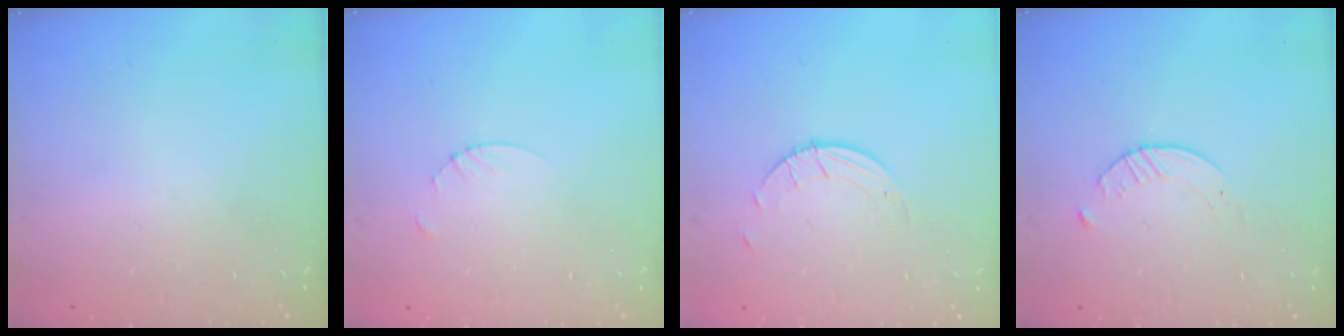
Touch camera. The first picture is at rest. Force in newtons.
{"total": 2.7, "press": 2.7, "slide": 0.3}
{"total": 2.7, "press": 2.7, "slide": 0.3}
{"total": 3.1, "press": 3.0, "slide": 0.4}